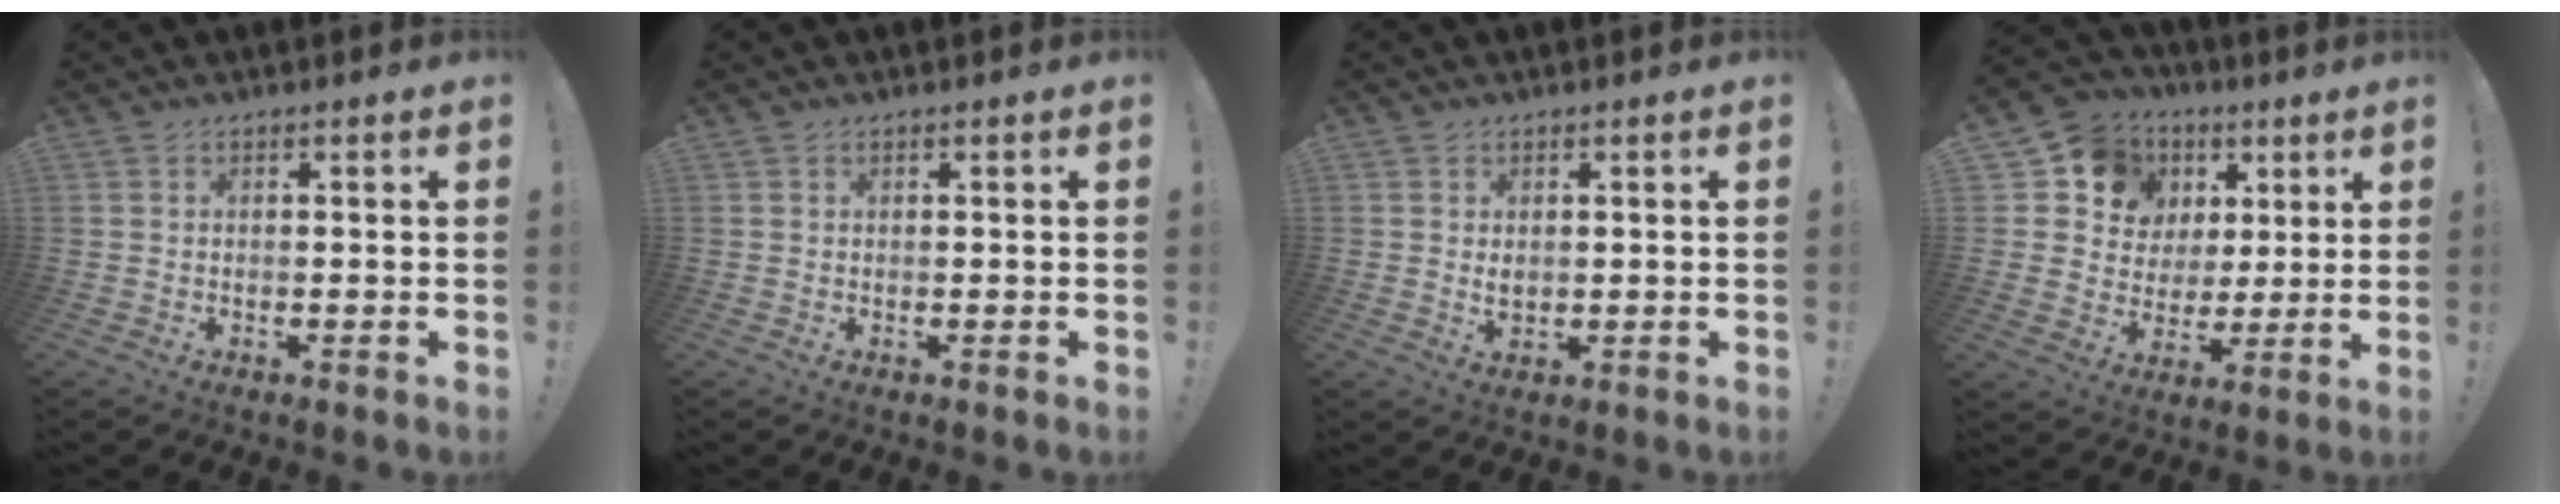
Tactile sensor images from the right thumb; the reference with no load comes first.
{"total": 0.0}
{"total": 1.7, "force": [0.6, 1.1, 1.2], "torque": [-0.009, -0.005, 0.008]}
{"total": 11.6, "force": [4.4, 10.3, 3.3], "torque": [-0.048, -0.021, 0.096]}